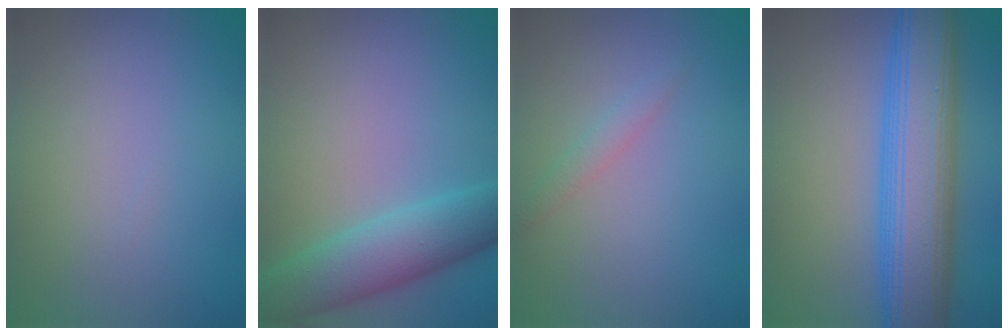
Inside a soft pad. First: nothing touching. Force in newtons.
{"total": 5.9, "press": 5.9, "slide": 0.3}
{"total": 1.1, "press": 1.1, "slide": 0.1}
{"total": 10.0, "press": 10.0, "slide": 0.1}